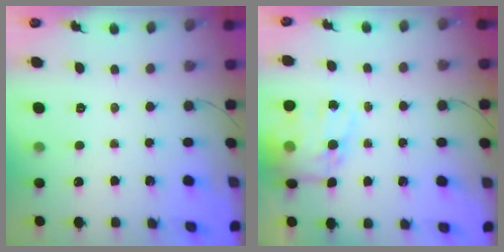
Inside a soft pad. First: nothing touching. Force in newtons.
{"total": 14.0, "press": 13.6, "slide": 3.6}